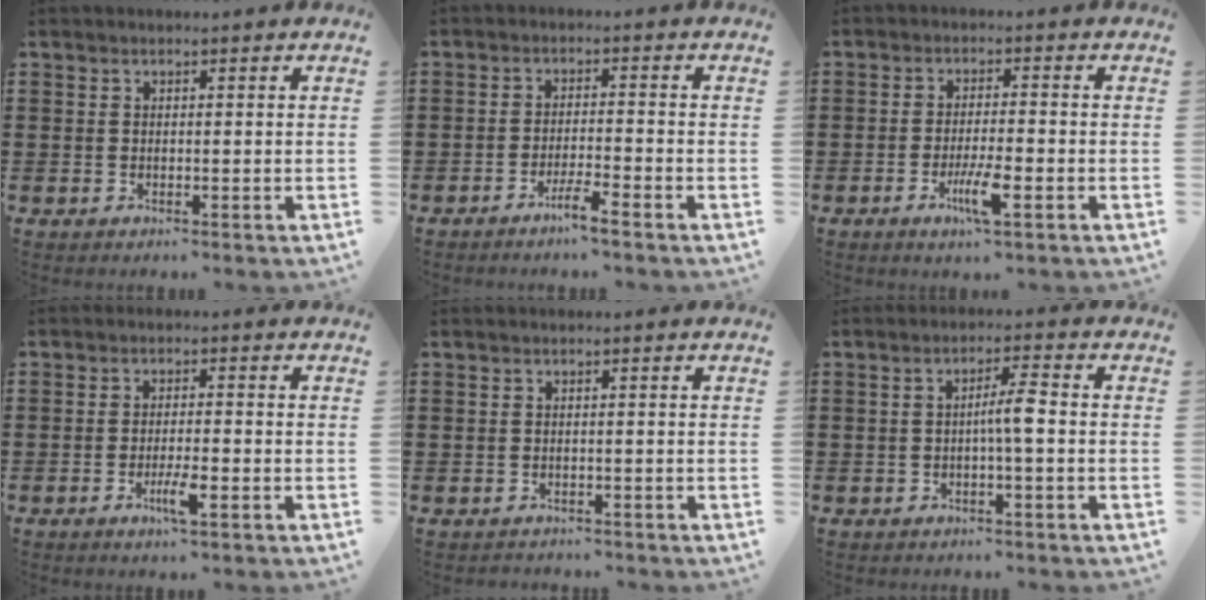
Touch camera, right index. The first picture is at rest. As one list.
[{"total": 3.6, "force": [-2.9, -0.3, 2.2], "torque": [-0.045, -0.003, -0.055]}, {"total": 5.4, "force": [-2.3, 0.8, 4.8], "torque": [-0.091, -0.010, -0.041]}, {"total": 4.0, "force": [-1.9, 0.6, 3.5], "torque": [-0.071, -0.007, -0.036]}, {"total": 0.8, "force": [-0.6, 0.4, -0.1], "torque": [0.000, 0.004, -0.016]}, {"total": 3.9, "force": [-0.6, 0.3, 3.9], "torque": [-0.071, 0.003, -0.014]}]